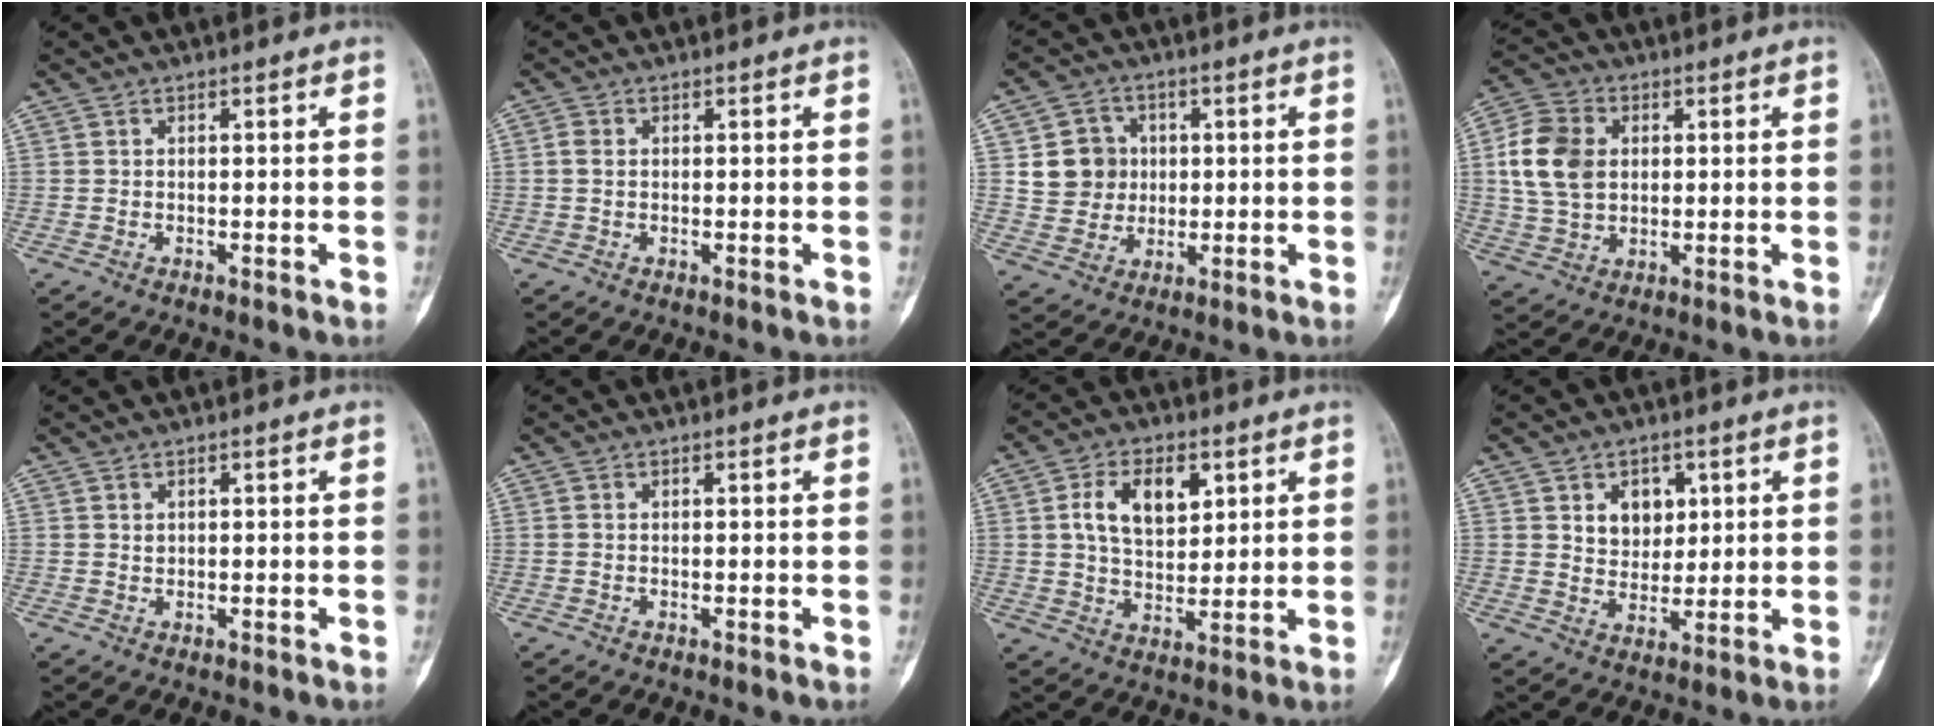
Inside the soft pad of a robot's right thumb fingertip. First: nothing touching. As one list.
[{"total": 1.5, "force": [0.1, 1.1, 1.0], "torque": [-0.021, 0.001, -0.001]}, {"total": 8.5, "force": [1.3, 7.9, 2.7], "torque": [-0.012, 0.000, 0.027]}, {"total": 11.5, "force": [1.6, 8.6, 7.4], "torque": [-0.135, 0.005, 0.031]}, {"total": 0.6, "force": [0.2, 0.5, 0.3], "torque": [-0.001, 0.000, 0.005]}, {"total": 0.0}, {"total": 10.2, "force": [3.4, 6.2, 7.4], "torque": [-0.108, -0.009, 0.063]}, {"total": 6.7, "force": [2.4, 5.2, 3.5], "torque": [-0.022, -0.014, 0.043]}]